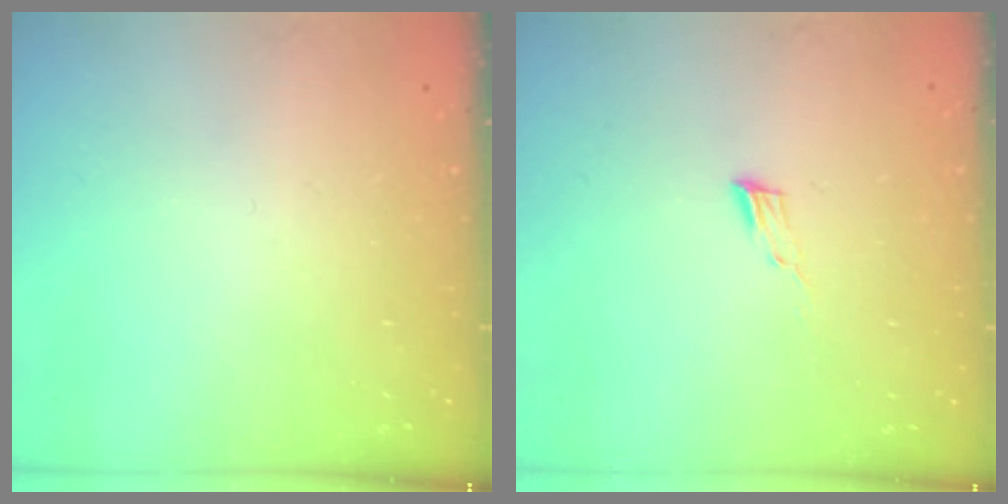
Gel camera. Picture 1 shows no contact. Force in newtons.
{"total": 4.4, "press": 4.3, "slide": 1.0}